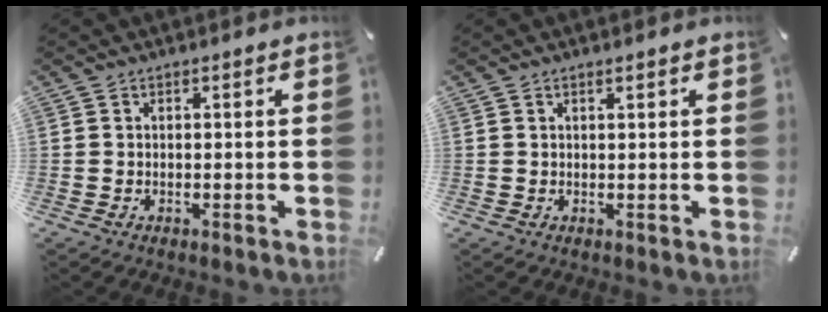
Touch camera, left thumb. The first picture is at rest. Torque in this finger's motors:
{"motor_torque": [-0.18, -0.18, -0.15, 0.17, -0.02]}